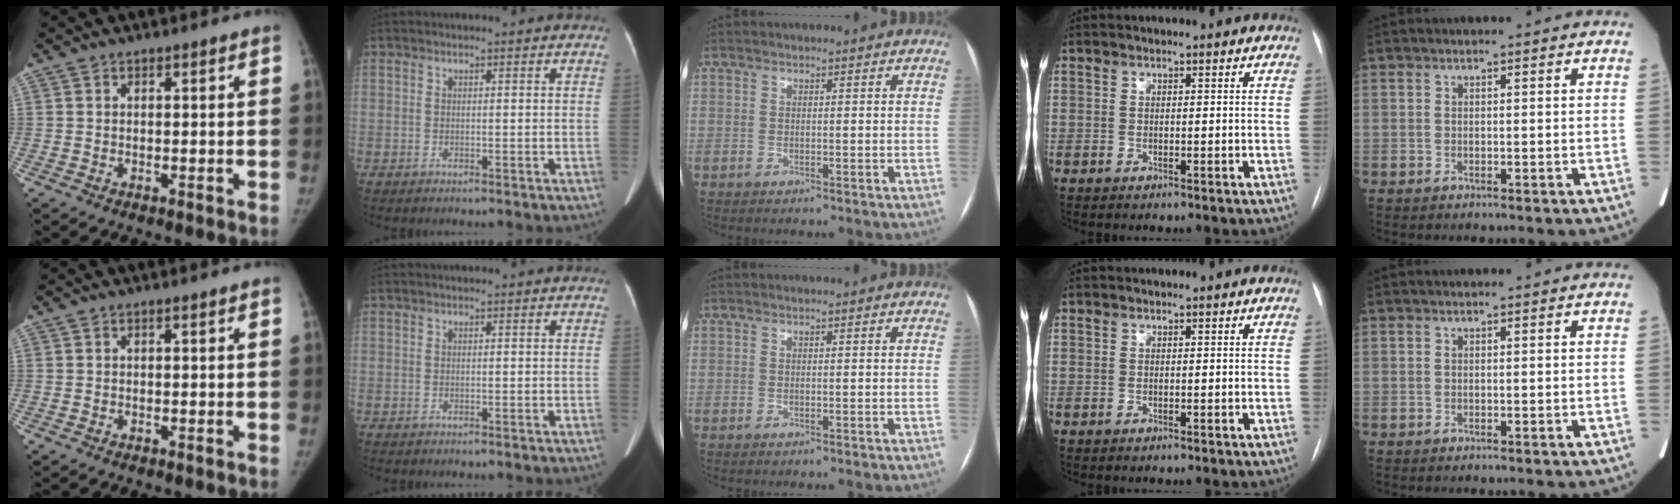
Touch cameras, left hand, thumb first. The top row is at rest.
{}